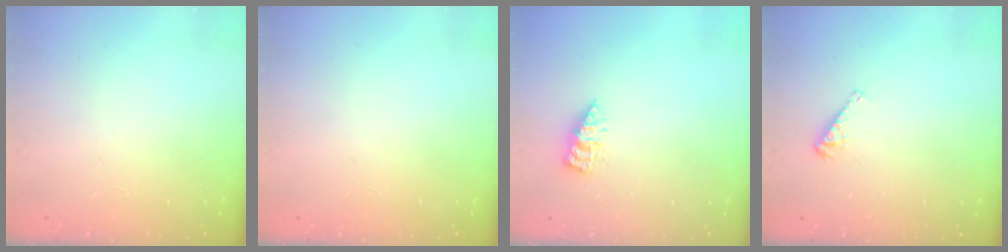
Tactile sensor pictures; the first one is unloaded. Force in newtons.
{"total": 0.0}
{"total": 2.9, "press": 2.8, "slide": 0.4}
{"total": 4.2, "press": 4.2, "slide": 0.1}